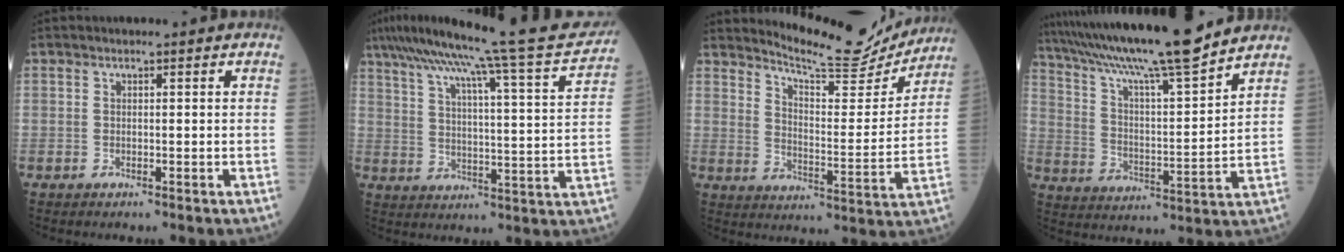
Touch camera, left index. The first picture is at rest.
{"total": 23.7, "force": [20.7, -0.3, 11.7], "torque": [-0.192, -0.015, 0.279]}
{"total": 14.0, "force": [13.7, 1.1, 2.7], "torque": [-0.045, -0.037, 0.189]}
{"total": 19.5, "force": [16.5, -0.1, 10.3], "torque": [-0.183, 0.006, 0.270]}